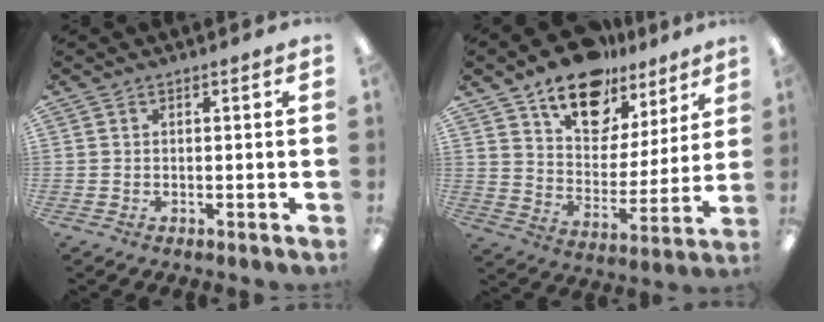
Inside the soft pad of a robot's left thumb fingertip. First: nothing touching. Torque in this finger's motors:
{"motor_torque": [0.61, 0.61, 1.39, -1.38, 0.26]}